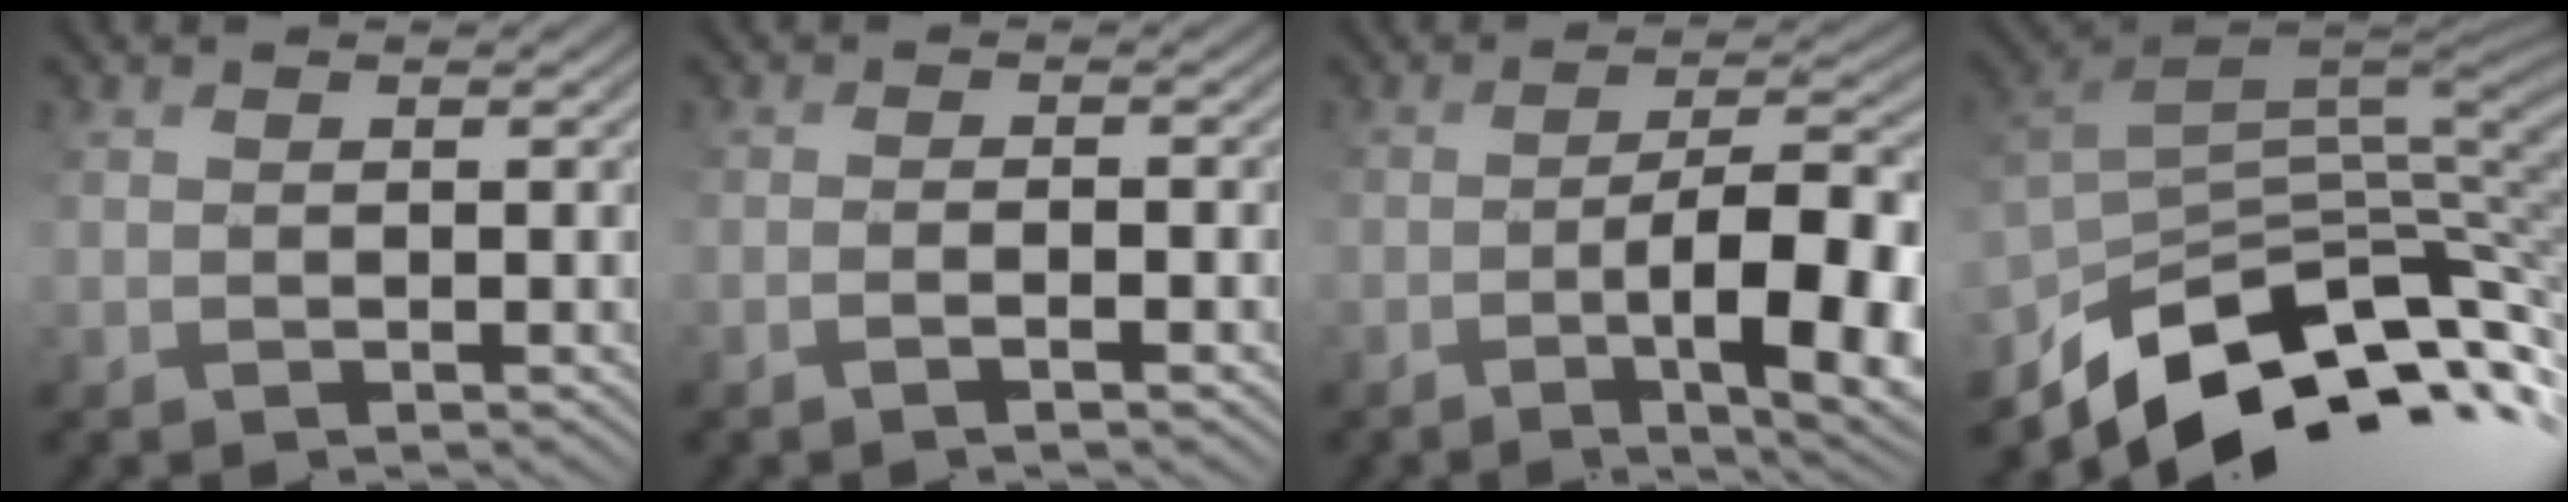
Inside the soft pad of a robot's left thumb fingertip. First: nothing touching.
{"total": 2.1, "force": [-1.4, 0.2, 1.6], "torque": [-0.029, 0.010, -0.032]}
{"total": 11.2, "force": [-5.7, 2.6, 9.3], "torque": [-0.126, 0.011, -0.079]}
{"total": 11.7, "force": [-7.6, 5.0, 7.3], "torque": [-0.183, -0.005, -0.120]}